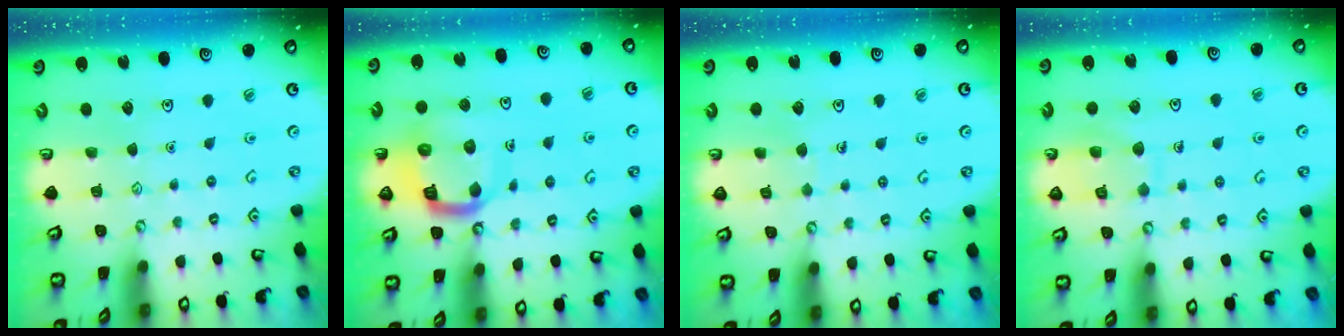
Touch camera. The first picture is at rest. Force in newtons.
{"total": 13.1, "press": 13.0, "slide": 1.5}
{"total": 2.3, "press": 2.3, "slide": 0.1}
{"total": 9.5, "press": 9.5, "slide": 0.8}